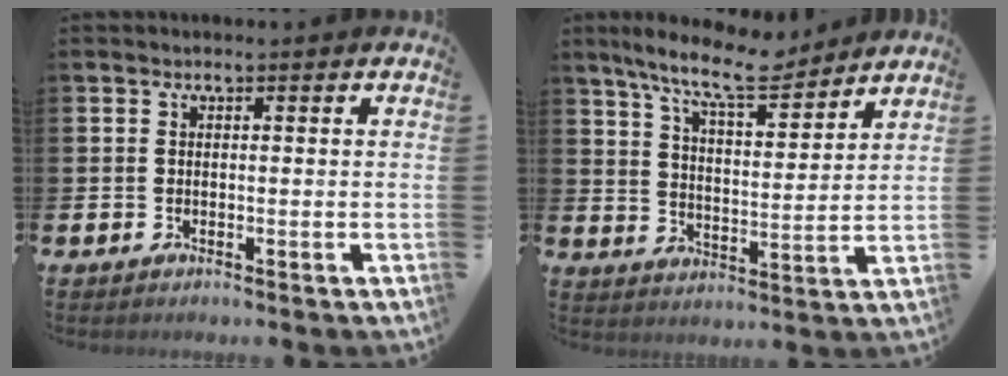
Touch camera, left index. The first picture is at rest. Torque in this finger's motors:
{"motor_torque": [1.06, -1.08, 0.70, 0.21]}